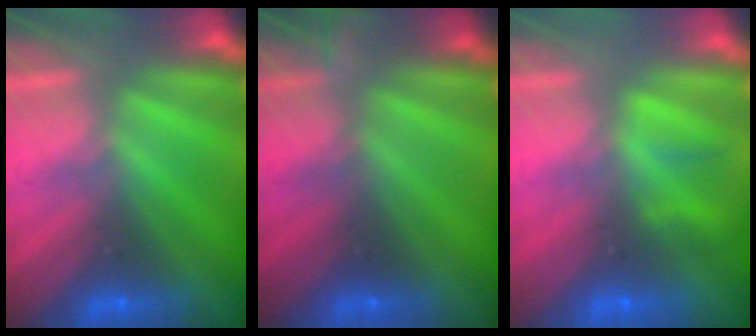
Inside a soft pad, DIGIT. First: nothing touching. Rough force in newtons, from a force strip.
{"total": 5.2}
{"total": 2.1}